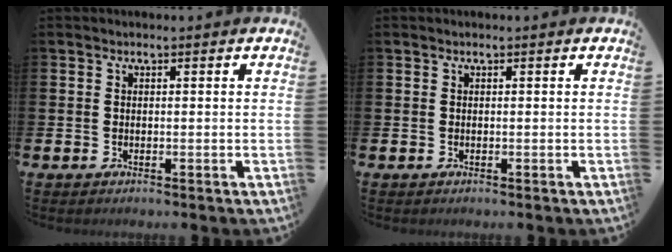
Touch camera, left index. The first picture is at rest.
{"total": 0.0}